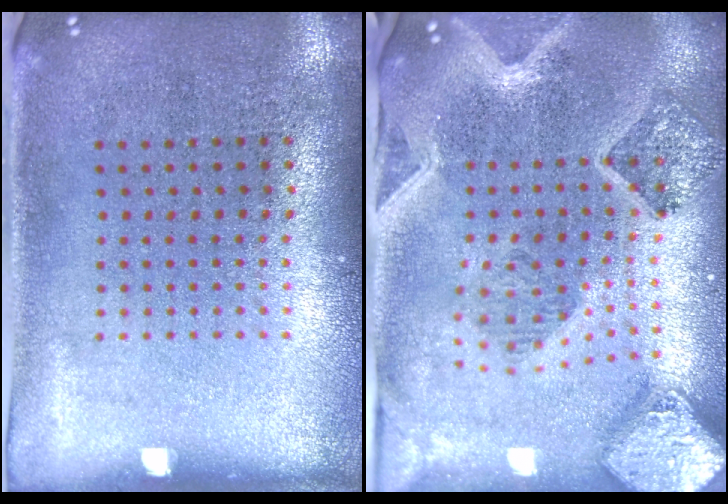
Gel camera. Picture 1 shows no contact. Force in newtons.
{"total": 2.9, "press": 2.6, "slide": 1.3}